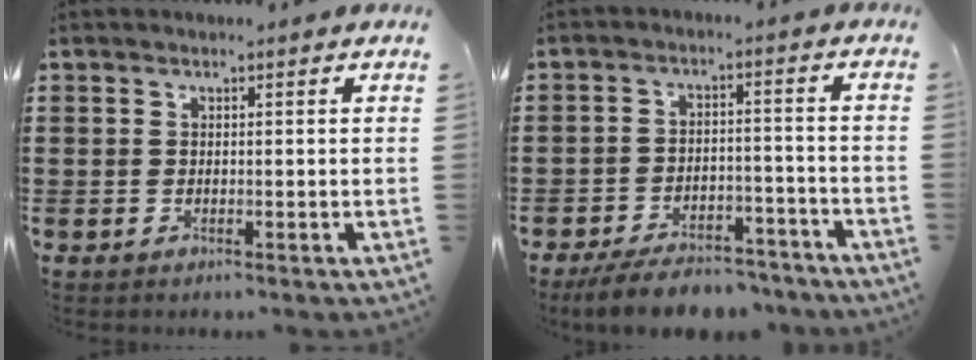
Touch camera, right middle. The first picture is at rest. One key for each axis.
{"total": 6.0, "fx": -5.7, "fy": 1.1, "fz": 1.7, "tx": -0.027, "ty": 0.013, "tz": -0.109}